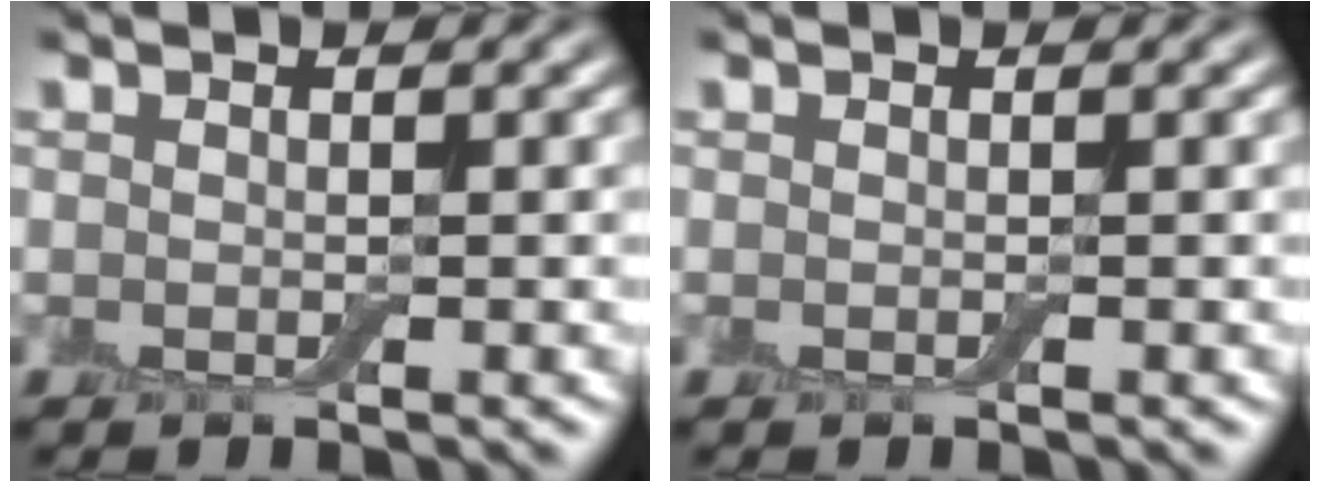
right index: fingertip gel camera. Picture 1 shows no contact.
{"total": 0.0}